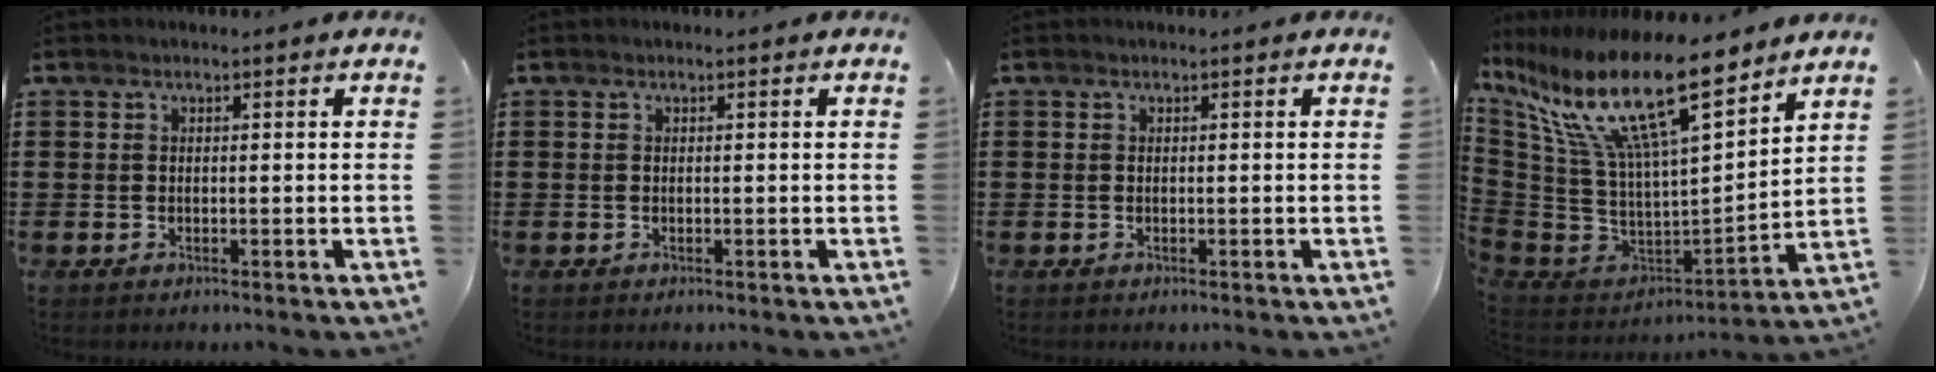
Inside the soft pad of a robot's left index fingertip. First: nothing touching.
{"total": 0.0}
{"total": 0.0}
{"total": 18.8, "force": [11.4, 4.8, 14.1], "torque": [-0.310, -0.070, 0.189]}